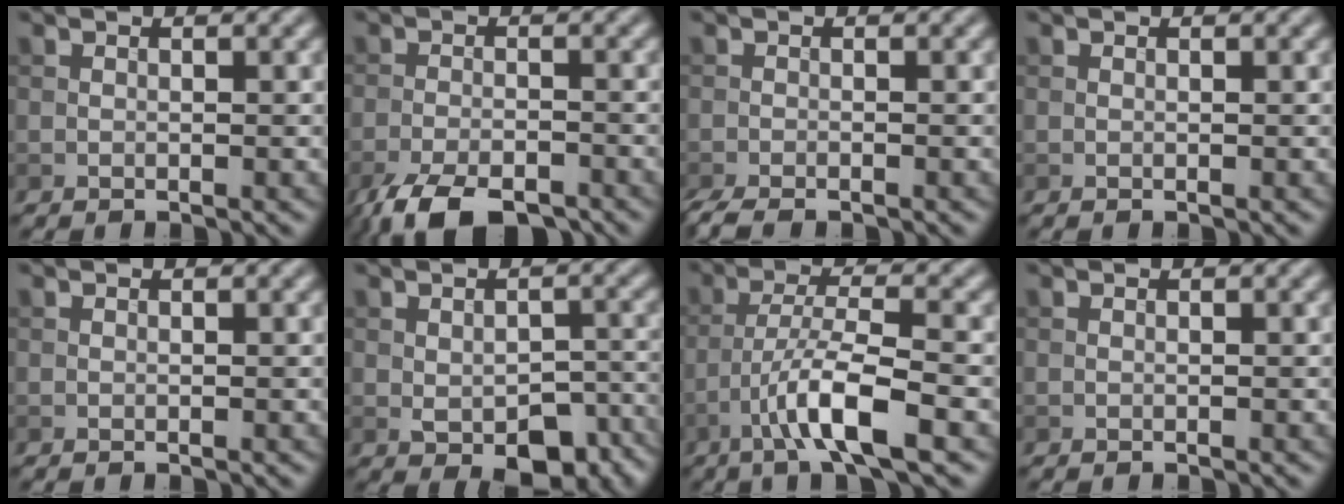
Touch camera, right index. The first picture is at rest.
{"total": 7.0, "force": [-5.3, 2.3, 4.0], "torque": [-0.069, -0.016, -0.097]}
{"total": 2.7, "force": [-2.3, 0.5, 1.4], "torque": [-0.029, -0.007, -0.043]}
{"total": 0.0}
{"total": 0.0}
{"total": 6.6, "force": [-3.1, 3.4, 4.7], "torque": [-0.063, -0.014, -0.031]}
{"total": 6.6, "force": [-3.2, 1.2, 5.6], "torque": [-0.101, 0.009, -0.062]}
{"total": 0.0}